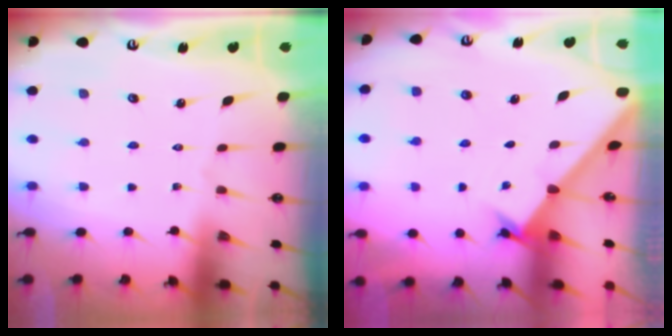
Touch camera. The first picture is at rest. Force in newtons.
{"total": 1.6, "press": 1.5, "slide": 0.1}